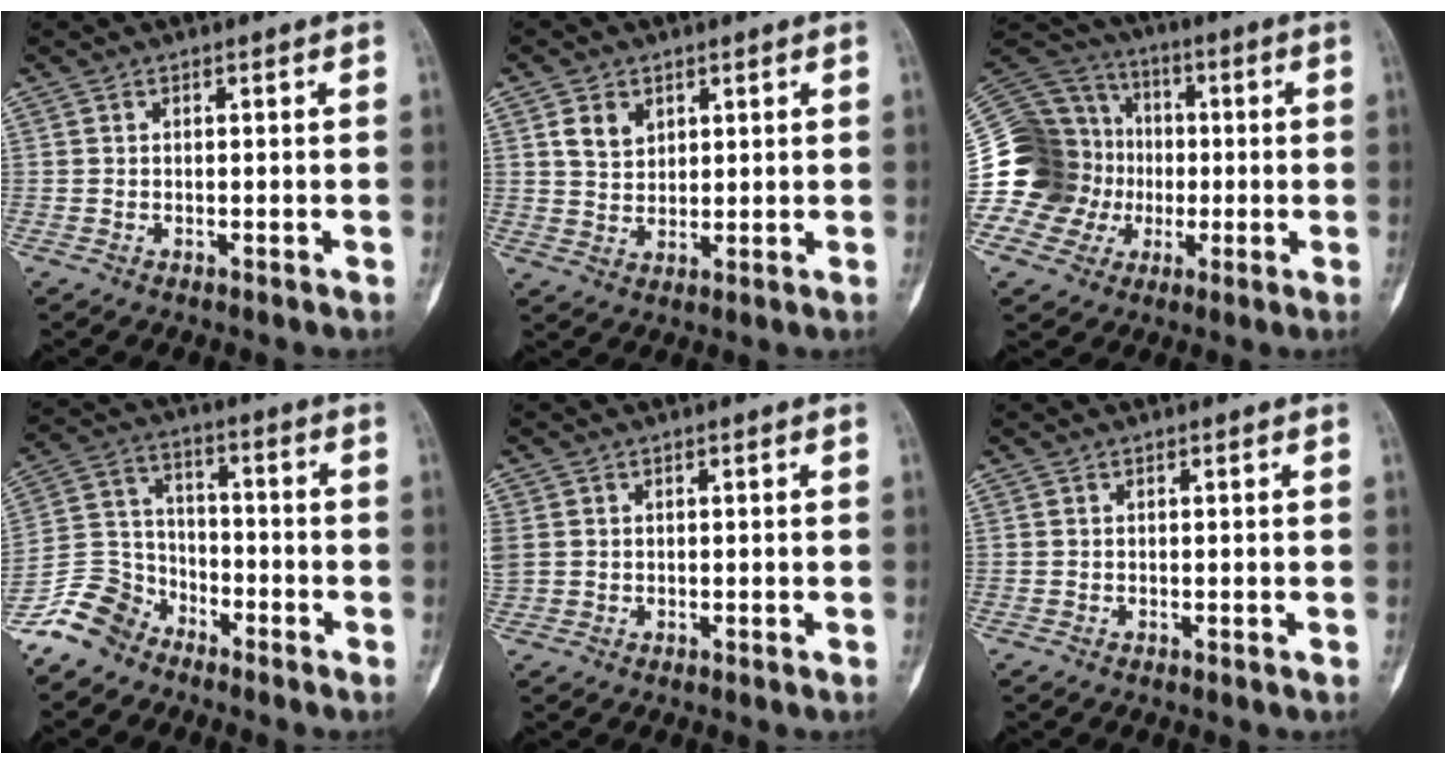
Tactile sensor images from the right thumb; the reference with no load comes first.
{"total": 4.8, "force": [2.2, 3.5, 2.4], "torque": [-0.027, -0.014, 0.044]}
{"total": 25.1, "force": [-2.5, 22.7, 10.5], "torque": [-0.226, 0.084, -0.039]}
{"total": 9.5, "force": [-7.2, 5.8, 2.2], "torque": [-0.033, 0.055, -0.154]}
{"total": 3.7, "force": [0.5, 3.2, 1.9], "torque": [-0.056, 0.011, 0.017]}
{"total": 0.0}